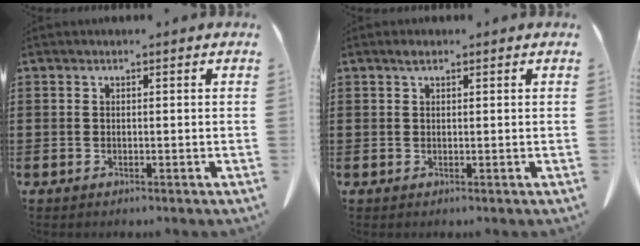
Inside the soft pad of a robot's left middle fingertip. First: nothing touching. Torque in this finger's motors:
{"motor_torque": [0.02, 0.01, 0.00, 0.00]}